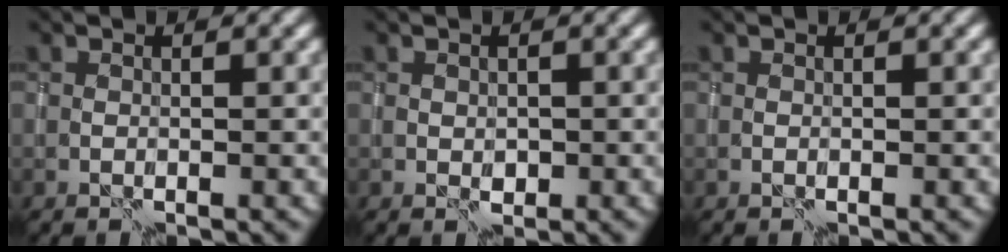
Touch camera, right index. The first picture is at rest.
{"total": 1.0, "force": [-0.2, 0.9, 0.4], "torque": [-0.006, -0.003, 0.003]}
{"total": 0.0}